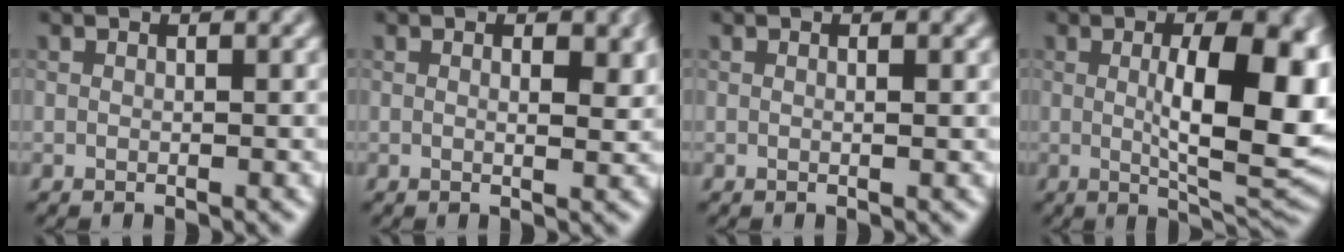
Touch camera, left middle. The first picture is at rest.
{"total": 2.1, "force": [0.7, 0.8, 1.9], "torque": [-0.023, -0.003, 0.011]}
{"total": 0.6, "force": [0.1, 0.1, 0.5], "torque": [-0.009, 0.000, -0.001]}
{"total": 11.0, "force": [0.7, 3.4, 10.4], "torque": [-0.145, -0.006, 0.017]}